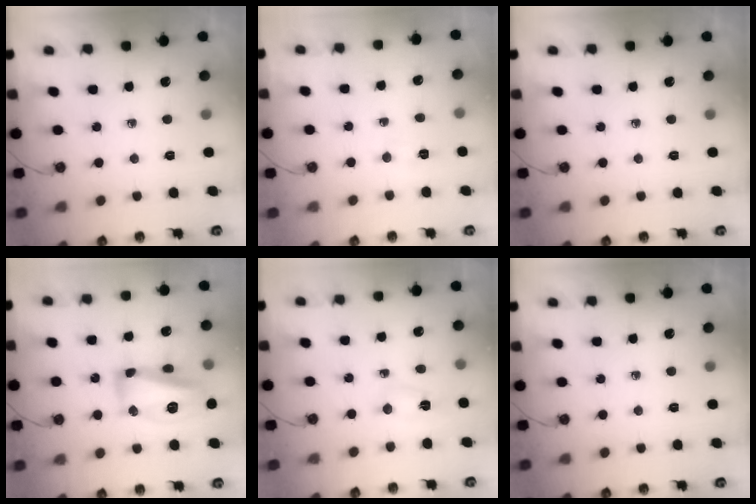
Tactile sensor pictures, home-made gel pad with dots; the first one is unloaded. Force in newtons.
{"total": 2.4, "press": 2.3, "slide": 0.7}
{"total": 0.0}
{"total": 14.6, "press": 14.5, "slide": 1.1}
{"total": 2.2, "press": 2.1, "slide": 0.6}
{"total": 0.0}